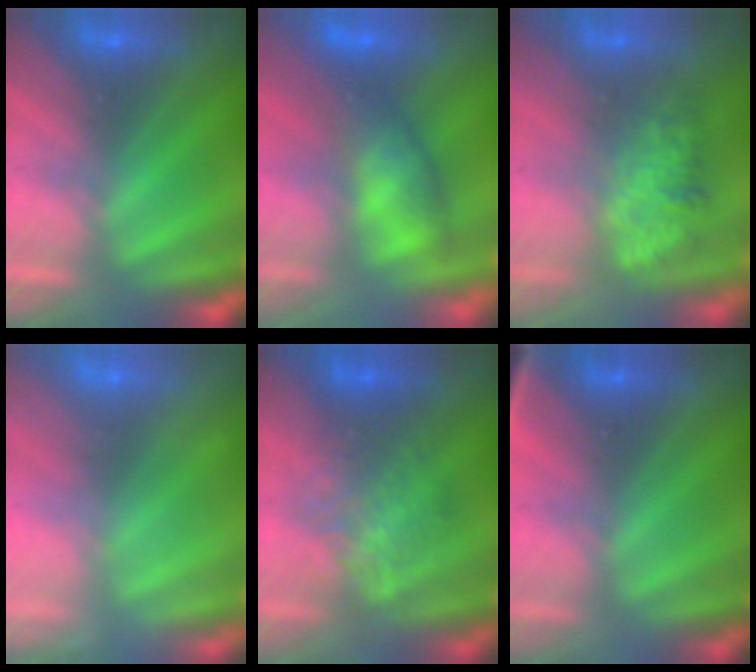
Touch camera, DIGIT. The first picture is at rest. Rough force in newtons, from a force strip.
{"total": 6.6}
{"total": 3.3}
{"total": 2.4}
{"total": 2.2}
{"total": 2.7}